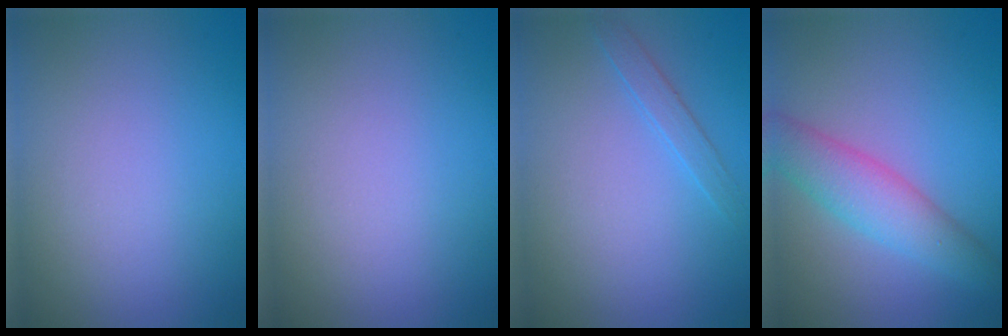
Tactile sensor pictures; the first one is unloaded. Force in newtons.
{"total": 0.0}
{"total": 1.4, "press": 1.4, "slide": 0.1}
{"total": 4.4, "press": 4.4, "slide": 0.1}